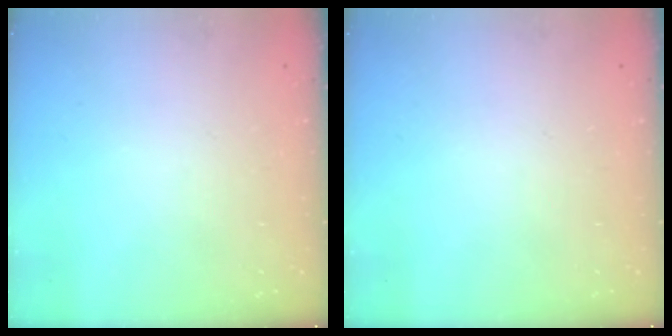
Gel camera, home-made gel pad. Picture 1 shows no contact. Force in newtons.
{"total": 0.0}